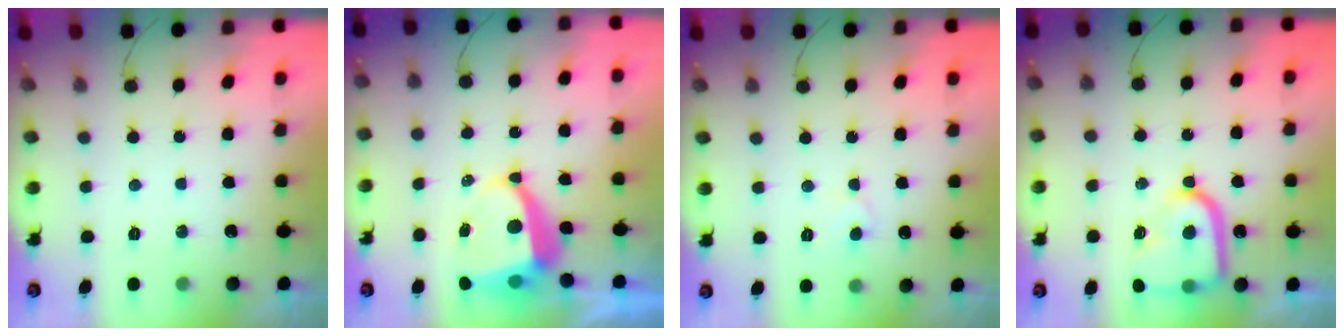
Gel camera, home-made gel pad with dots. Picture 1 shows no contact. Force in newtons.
{"total": 7.2, "press": 7.2, "slide": 0.9}
{"total": 5.1, "press": 5.1, "slide": 0.5}
{"total": 15.2, "press": 15.1, "slide": 1.5}